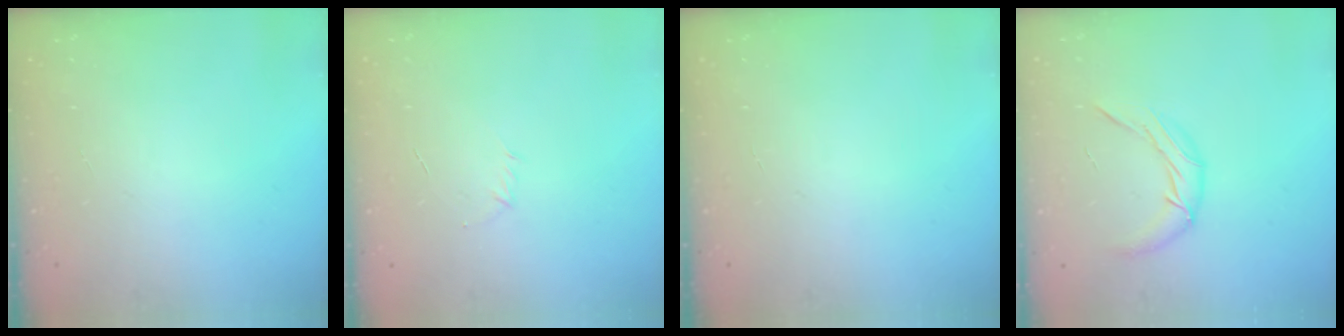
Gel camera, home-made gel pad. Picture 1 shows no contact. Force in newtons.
{"total": 2.8, "press": 2.7, "slide": 0.8}
{"total": 0.0}
{"total": 10.6, "press": 10.5, "slide": 1.3}